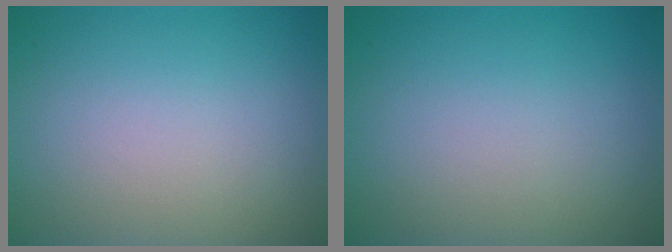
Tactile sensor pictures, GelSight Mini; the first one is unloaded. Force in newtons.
{"total": 0.0}